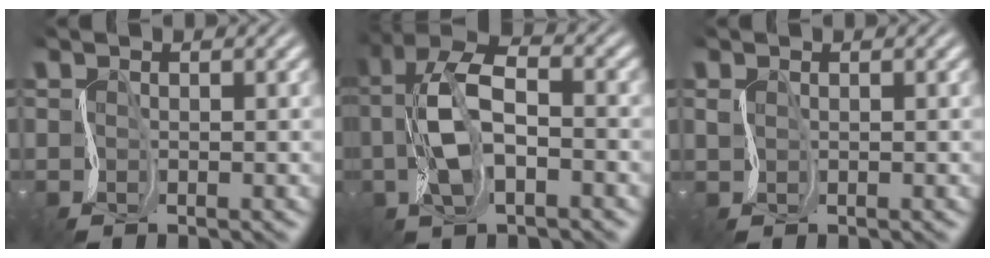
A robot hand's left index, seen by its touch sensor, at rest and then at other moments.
{"total": 6.5, "force": [-0.4, 3.4, 5.6], "torque": [-0.148, 0.019, -0.012]}
{"total": 0.5, "force": [0.5, -0.1, -0.1], "torque": [-0.002, 0.002, 0.010]}